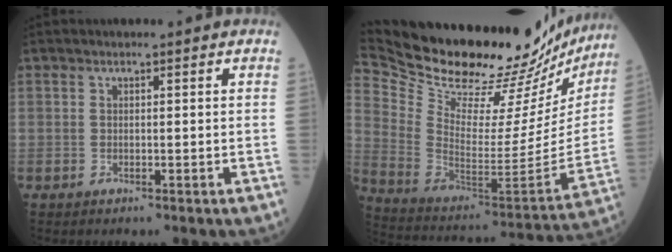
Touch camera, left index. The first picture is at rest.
{"total": 35.9, "force": [31.8, 8.8, 14.1], "torque": [-0.267, -0.090, 0.442]}